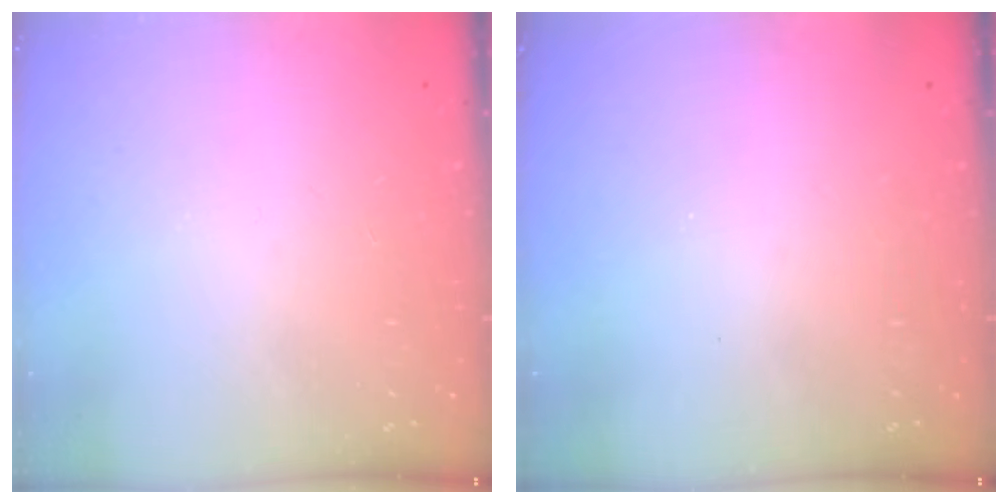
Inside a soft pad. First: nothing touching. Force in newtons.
{"total": 0.0}